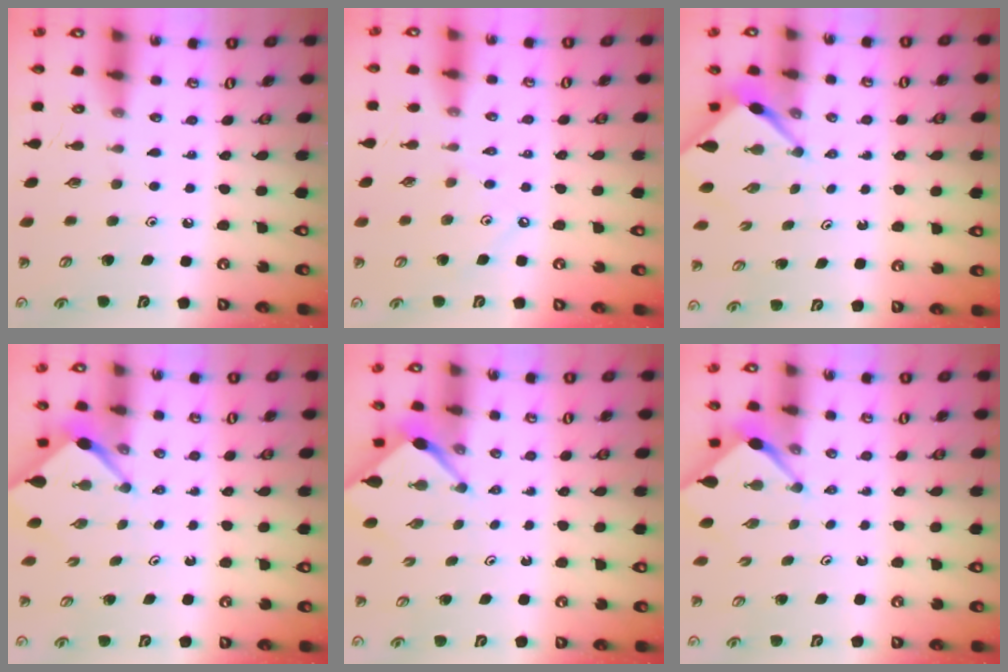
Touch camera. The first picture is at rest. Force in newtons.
{"total": 4.0, "press": 4.0, "slide": 0.6}
{"total": 2.8, "press": 2.8, "slide": 0.3}
{"total": 2.6, "press": 2.6, "slide": 0.3}
{"total": 2.4, "press": 2.4, "slide": 0.2}
{"total": 2.6, "press": 2.6, "slide": 0.3}